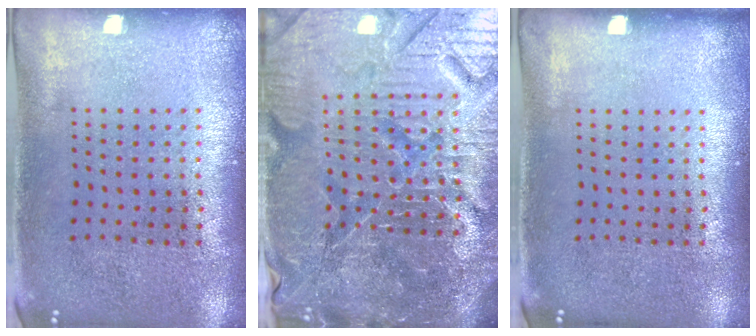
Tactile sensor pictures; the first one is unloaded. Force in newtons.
{"total": 6.5, "press": 5.9, "slide": 2.8}
{"total": 0.0}